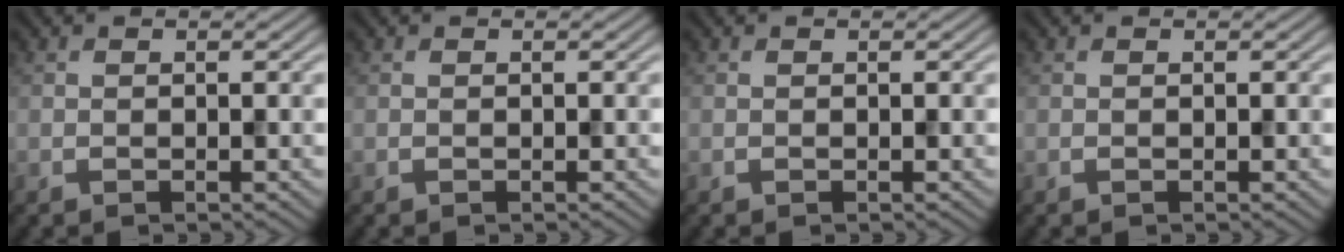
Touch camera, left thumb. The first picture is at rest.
{"total": 0.0}
{"total": 0.0}
{"total": 0.0}